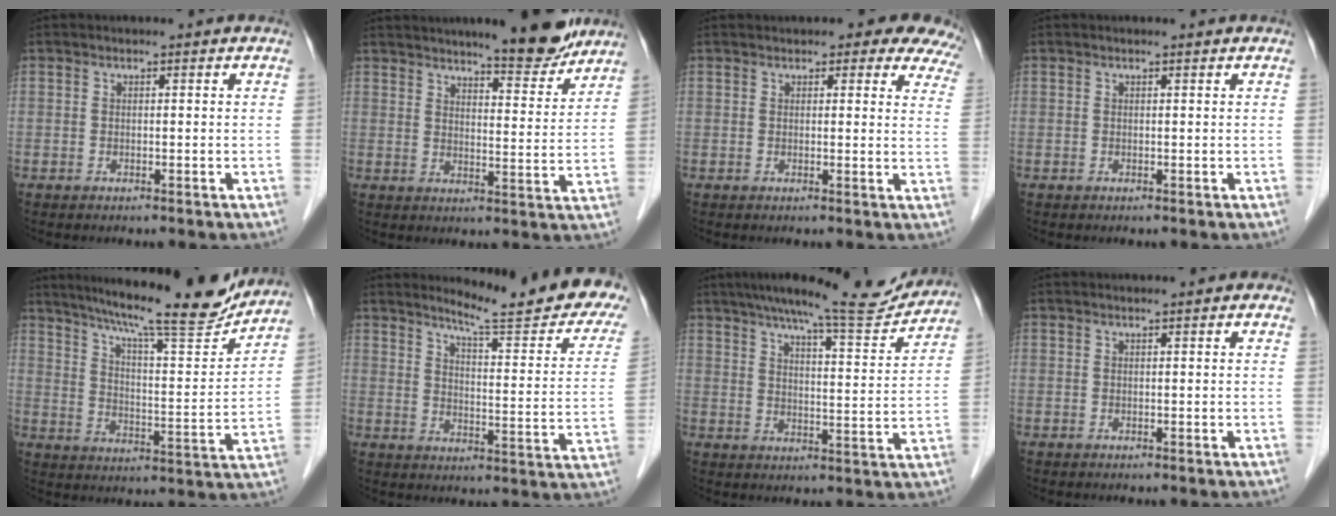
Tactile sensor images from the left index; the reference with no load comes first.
{"total": 10.0, "force": [8.8, 1.1, 4.7], "torque": [-0.063, -0.010, 0.120]}
{"total": 10.6, "force": [9.3, 3.2, 4.1], "torque": [-0.007, -0.010, 0.074]}
{"total": 0.6, "force": [0.5, 0.0, 0.2], "torque": [-0.009, 0.002, 0.008]}
{"total": 18.9, "force": [16.9, 0.9, 8.6], "torque": [-0.139, -0.024, 0.241]}
{"total": 18.6, "force": [16.2, 0.9, 9.0], "torque": [-0.119, -0.081, 0.195]}
{"total": 15.5, "force": [14.1, 1.0, 6.3], "torque": [-0.094, -0.006, 0.194]}
{"total": 1.3, "force": [0.8, 0.4, 1.0], "torque": [-0.014, 0.009, 0.008]}